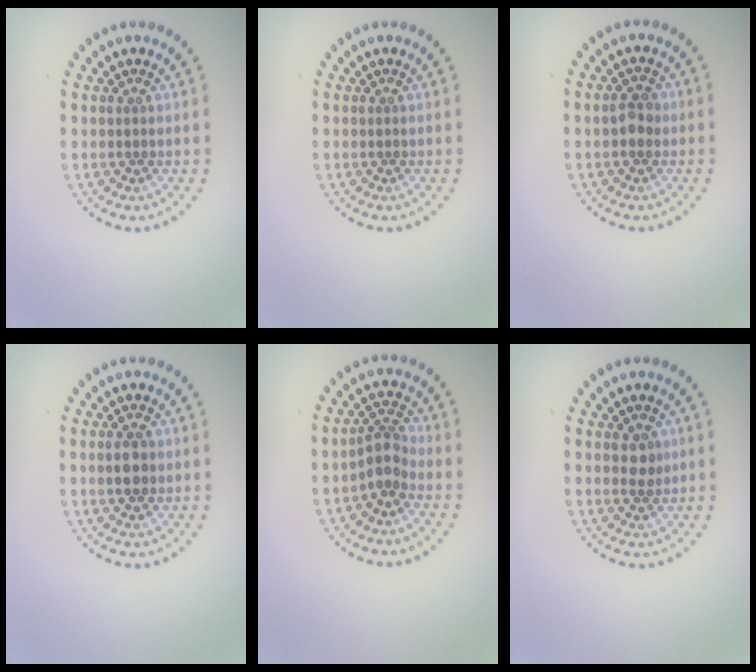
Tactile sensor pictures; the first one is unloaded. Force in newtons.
{"total": 0.0}
{"total": 1.9, "press": 1.8, "slide": 0.3}
{"total": 2.4, "press": 2.4, "slide": 0.2}
{"total": 2.6, "press": 2.1, "slide": 1.5}
{"total": 1.5, "press": 1.4, "slide": 0.5}